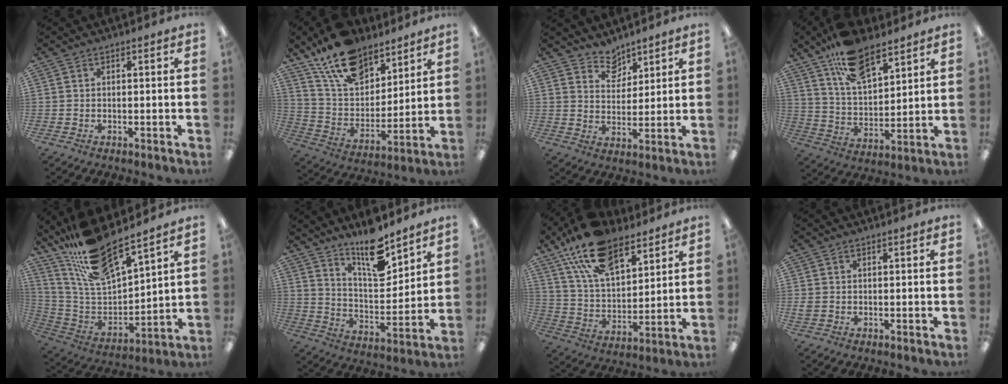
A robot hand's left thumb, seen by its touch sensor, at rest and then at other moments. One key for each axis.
{"total": 17.4, "fx": 12.9, "fy": 9.0, "fz": 7.5, "tx": -0.144, "ty": -0.069, "tz": 0.237}
{"total": 6.4, "fx": 5.6, "fy": 3.1, "fz": 0.5, "tx": -0.008, "ty": -0.040, "tz": 0.103}
{"total": 14.8, "fx": 10.8, "fy": 6.6, "fz": 7.7, "tx": -0.139, "ty": -0.051, "tz": 0.196}
{"total": 17.5, "fx": 15.1, "fy": 3.5, "fz": 8.2, "tx": -0.174, "ty": -0.105, "tz": 0.264}
{"total": 13.5, "fx": 10.6, "fy": 4.4, "fz": 7.1, "tx": -0.111, "ty": -0.071, "tz": 0.185}
{"total": 18.6, "fx": 12.4, "fy": 9.3, "fz": 10.3, "tx": -0.197, "ty": -0.050, "tz": 0.226}
{"total": 1.2, "fx": 0.0, "fy": 1.0, "fz": 0.6, "tx": -0.011, "ty": 0.005, "tz": -0.001}